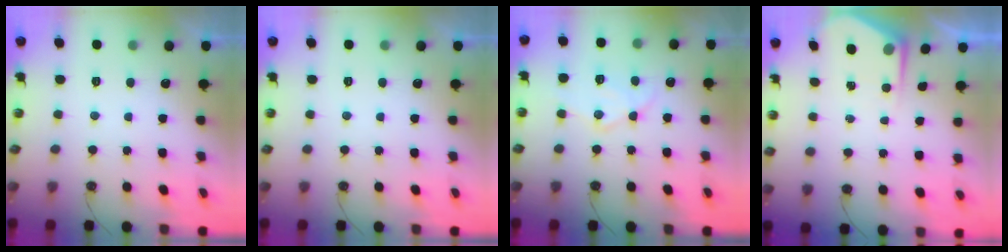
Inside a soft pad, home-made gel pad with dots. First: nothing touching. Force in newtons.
{"total": 0.0}
{"total": 12.1, "press": 12.1, "slide": 1.1}
{"total": 4.3, "press": 4.2, "slide": 0.5}